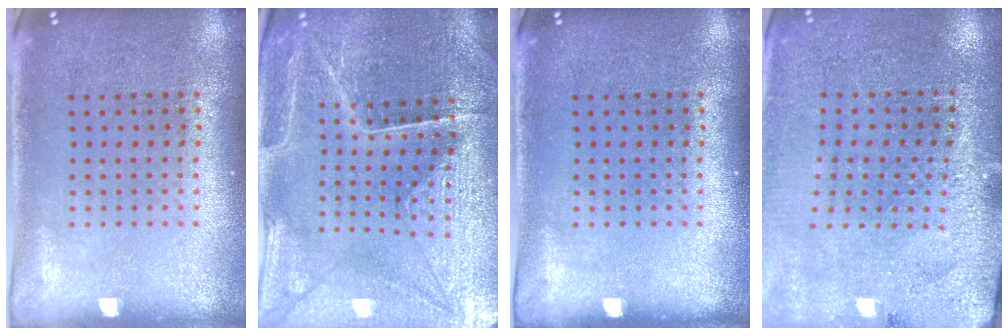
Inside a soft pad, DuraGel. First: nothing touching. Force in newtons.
{"total": 3.5, "press": 3.5, "slide": 0.2}
{"total": 0.0}
{"total": 2.8, "press": 2.8, "slide": 0.1}